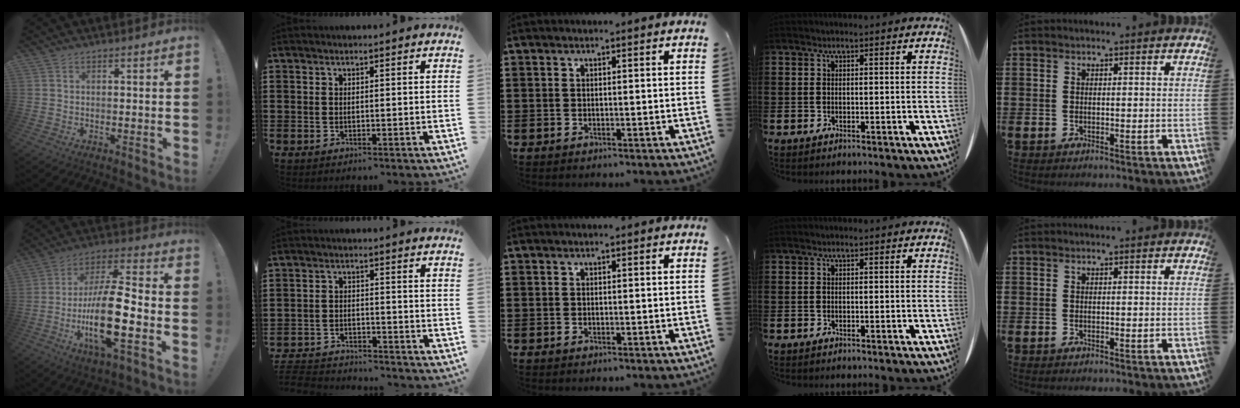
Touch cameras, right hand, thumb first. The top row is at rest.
{"thumb": {"total": 19.7, "force": [-5.3, 6.1, 18.0], "torque": [-0.343, 0.018, -0.088]}, "index": {"total": 4.0, "force": [-4.0, 0.3, 0.3], "torque": [-0.022, -0.004, -0.089]}}